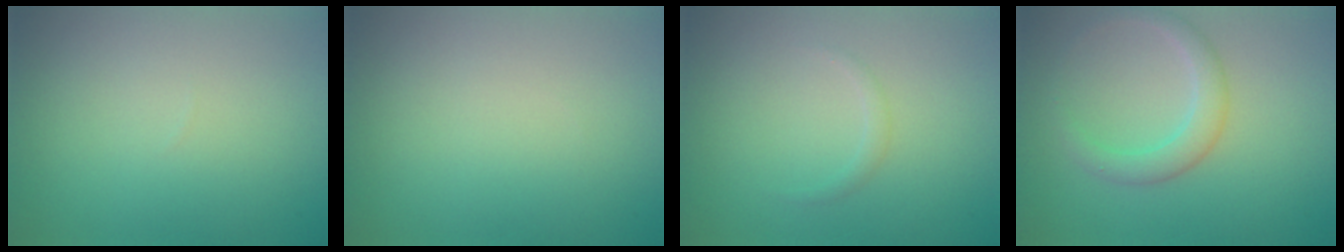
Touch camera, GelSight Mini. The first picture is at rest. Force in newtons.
{"total": 0.0}
{"total": 0.7, "press": 0.7, "slide": 0.0}
{"total": 2.5, "press": 2.5, "slide": 0.1}